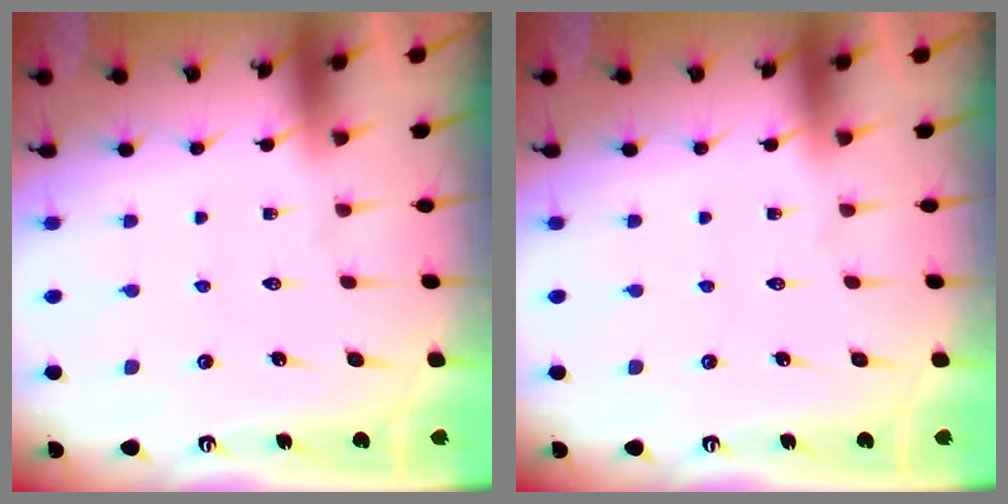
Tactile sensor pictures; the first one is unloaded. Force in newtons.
{"total": 0.0}